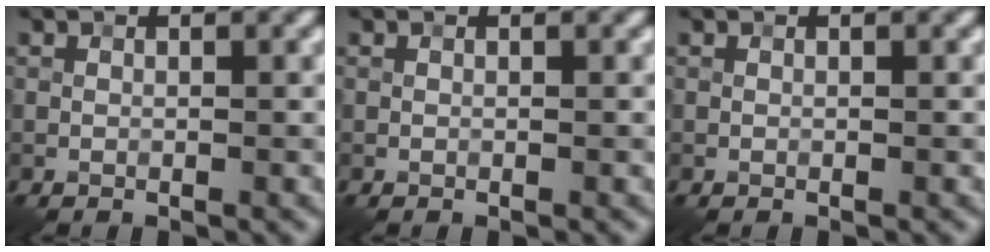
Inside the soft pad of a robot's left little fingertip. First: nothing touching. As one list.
[{"total": 0.0}, {"total": 0.0}]